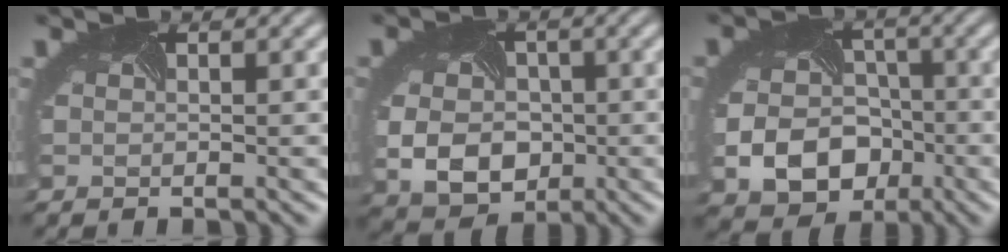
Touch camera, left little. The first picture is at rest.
{"total": 7.6, "force": [-1.0, 6.0, 4.5], "torque": [-0.075, -0.022, -0.014]}
{"total": 7.8, "force": [-2.9, 6.1, 4.0], "torque": [-0.067, -0.027, -0.043]}